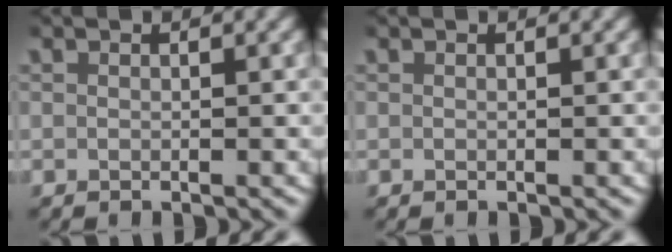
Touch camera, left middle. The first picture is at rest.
{"total": 0.0}